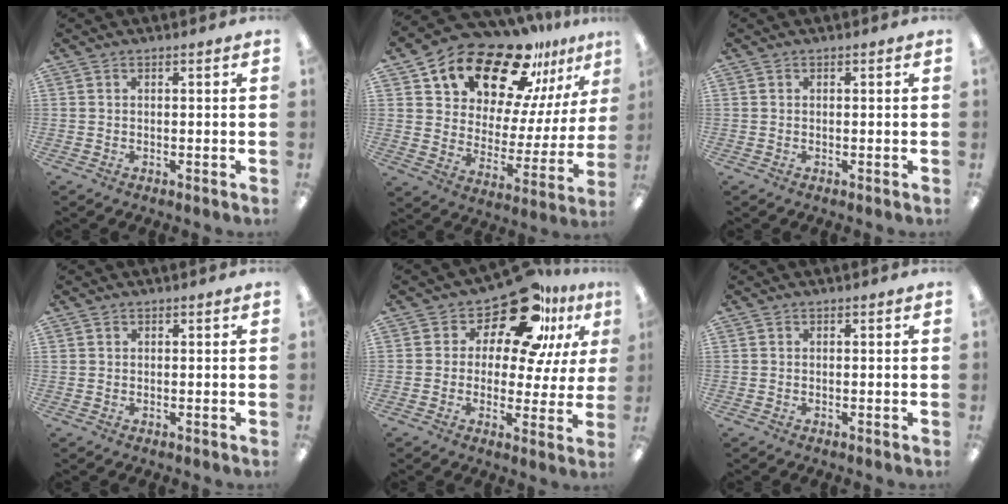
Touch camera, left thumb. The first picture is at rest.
{"total": 21.1, "force": [16.3, 9.4, 9.6], "torque": [-0.169, -0.111, 0.281]}
{"total": 0.0}
{"total": 0.6, "force": [0.2, 0.5, 0.0], "torque": [0.002, 0.004, 0.004]}
{"total": 18.4, "force": [12.7, 8.0, 10.7], "torque": [-0.169, -0.086, 0.215]}
{"total": 0.0}